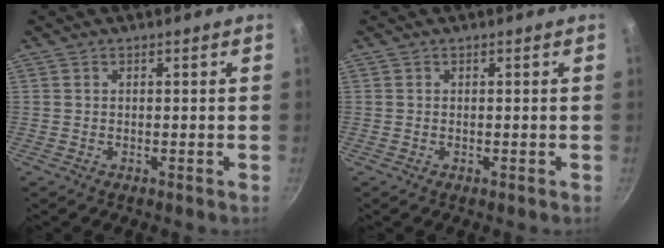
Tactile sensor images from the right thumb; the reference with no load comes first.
{"total": 0.0}